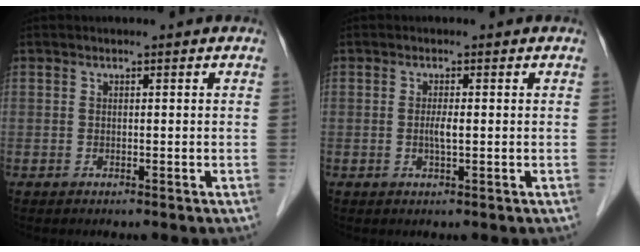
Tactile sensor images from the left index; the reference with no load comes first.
{"total": 1.6, "force": [-0.1, 0.2, 1.6], "torque": [-0.034, -0.001, -0.001]}